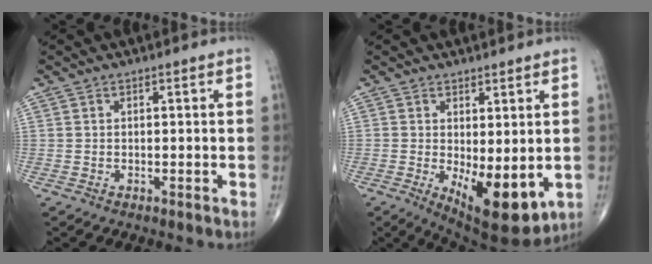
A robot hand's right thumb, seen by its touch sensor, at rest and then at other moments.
{"total": 11.1, "force": [-1.8, 4.6, 9.9], "torque": [-0.137, -0.027, -0.011]}